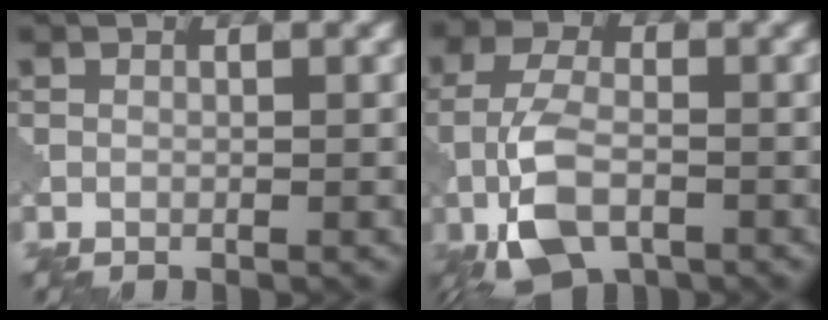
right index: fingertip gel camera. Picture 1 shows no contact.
{"total": 7.3, "force": [-3.0, 3.7, 5.5], "torque": [-0.121, -0.002, -0.068]}